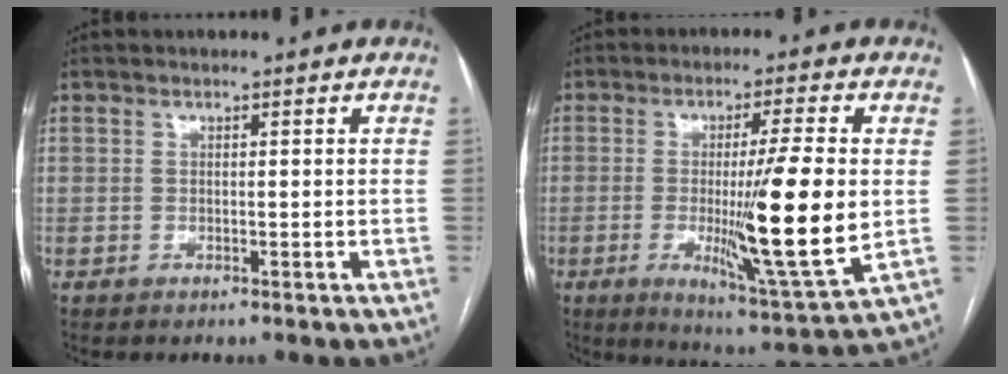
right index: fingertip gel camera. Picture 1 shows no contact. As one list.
[{"total": 15.7, "force": [-1.1, 0.0, 15.7], "torque": [-0.254, -0.034, -0.016]}]